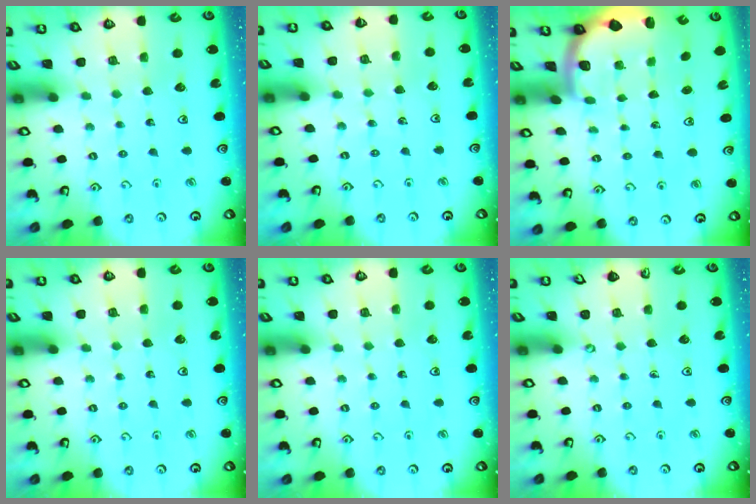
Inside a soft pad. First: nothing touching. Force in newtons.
{"total": 2.1, "press": 2.1, "slide": 0.4}
{"total": 2.0, "press": 2.0, "slide": 0.5}
{"total": 0.0}
{"total": 0.0}
{"total": 0.0}